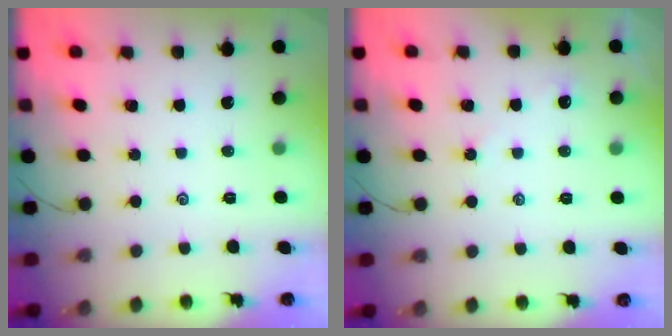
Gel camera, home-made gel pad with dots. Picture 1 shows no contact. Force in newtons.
{"total": 3.0, "press": 2.9, "slide": 0.4}